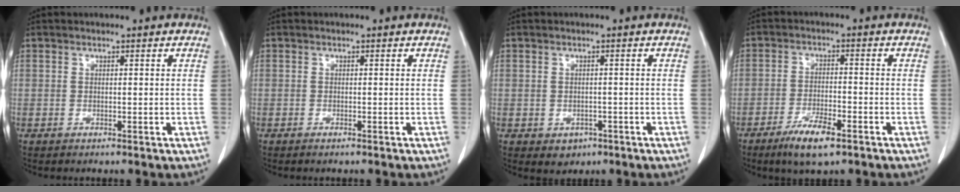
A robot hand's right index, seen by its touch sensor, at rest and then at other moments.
{"total": 0.5, "force": [-0.4, -0.2, 0.3], "torque": [-0.008, -0.001, -0.009]}
{"total": 2.3, "force": [-1.1, 1.8, 0.8], "torque": [-0.006, 0.003, -0.006]}
{"total": 6.6, "force": [-4.2, 1.2, 4.9], "torque": [-0.094, -0.009, -0.073]}